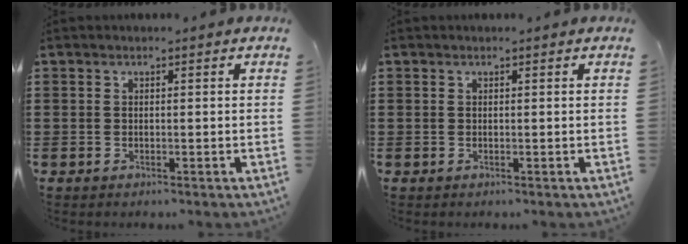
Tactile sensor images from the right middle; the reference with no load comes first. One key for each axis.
{"total": 0.0}